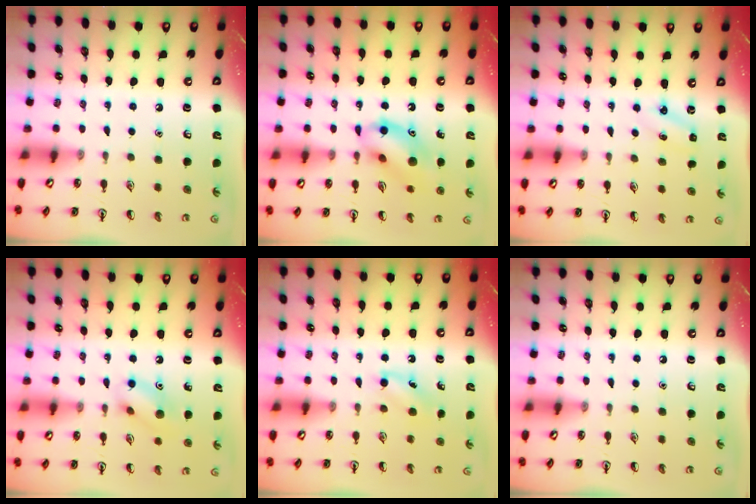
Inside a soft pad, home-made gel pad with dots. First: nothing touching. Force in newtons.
{"total": 12.0, "press": 11.9, "slide": 1.8}
{"total": 2.8, "press": 2.6, "slide": 1.0}
{"total": 9.5, "press": 9.5, "slide": 0.6}
{"total": 4.3, "press": 4.1, "slide": 1.3}
{"total": 0.0}